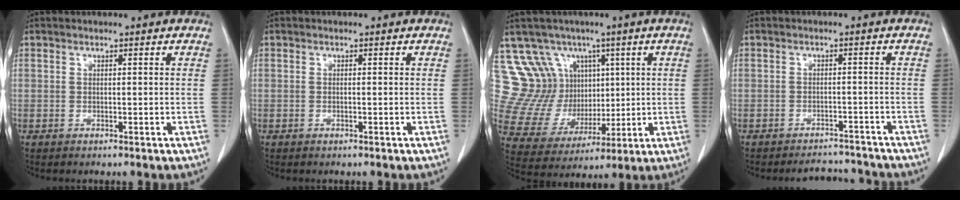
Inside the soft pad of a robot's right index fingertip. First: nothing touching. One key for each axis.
{"total": 0.0}
{"total": 11.5, "fx": 5.4, "fy": 9.5, "fz": 3.4, "tx": -0.078, "ty": 0.044, "tz": 0.121}
{"total": 4.8, "fx": -4.6, "fy": 1.3, "fz": -0.5, "tx": 0.009, "ty": 0.008, "tz": -0.062}